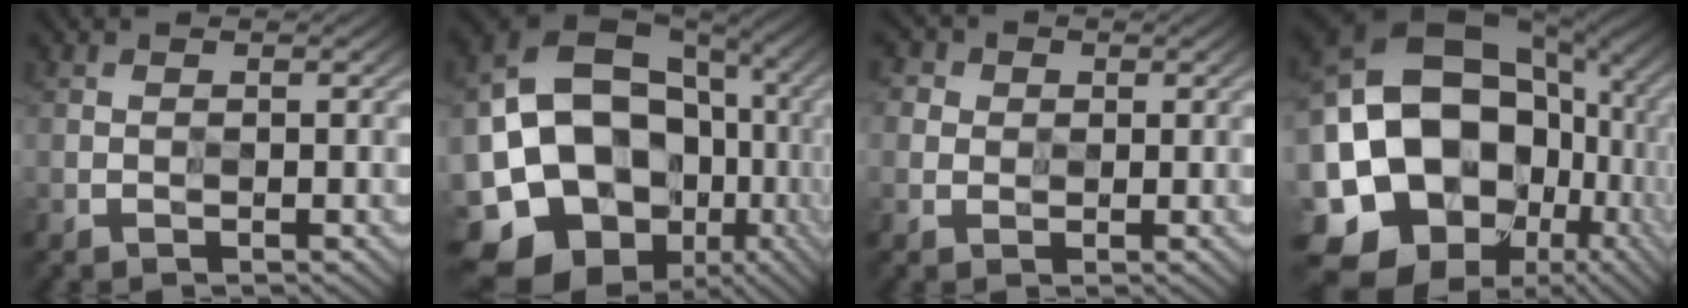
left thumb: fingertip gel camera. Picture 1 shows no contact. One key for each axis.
{"total": 19.5, "fx": -5.0, "fy": 15.9, "fz": 10.2, "tx": -0.211, "ty": -0.028, "tz": -0.076}
{"total": 3.8, "fx": 1.7, "fy": 3.2, "fz": 0.9, "tx": -0.043, "ty": 0.005, "tz": 0.029}
{"total": 20.8, "fx": -2.6, "fy": 17.7, "fz": 10.6, "tx": -0.222, "ty": -0.003, "tz": -0.063}